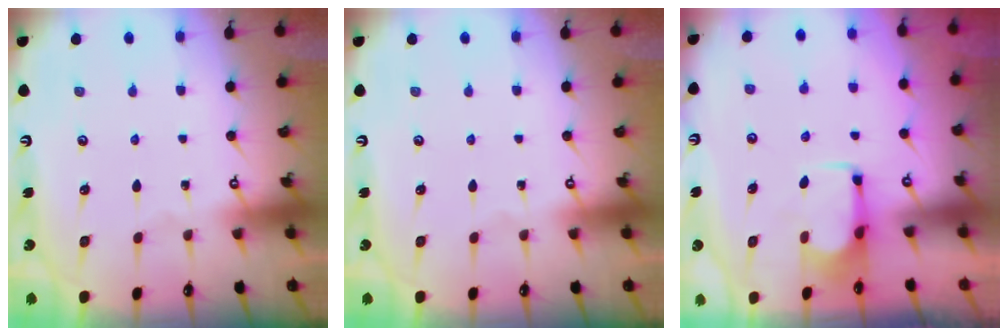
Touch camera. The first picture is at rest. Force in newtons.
{"total": 0.0}
{"total": 2.8, "press": 2.5, "slide": 1.1}